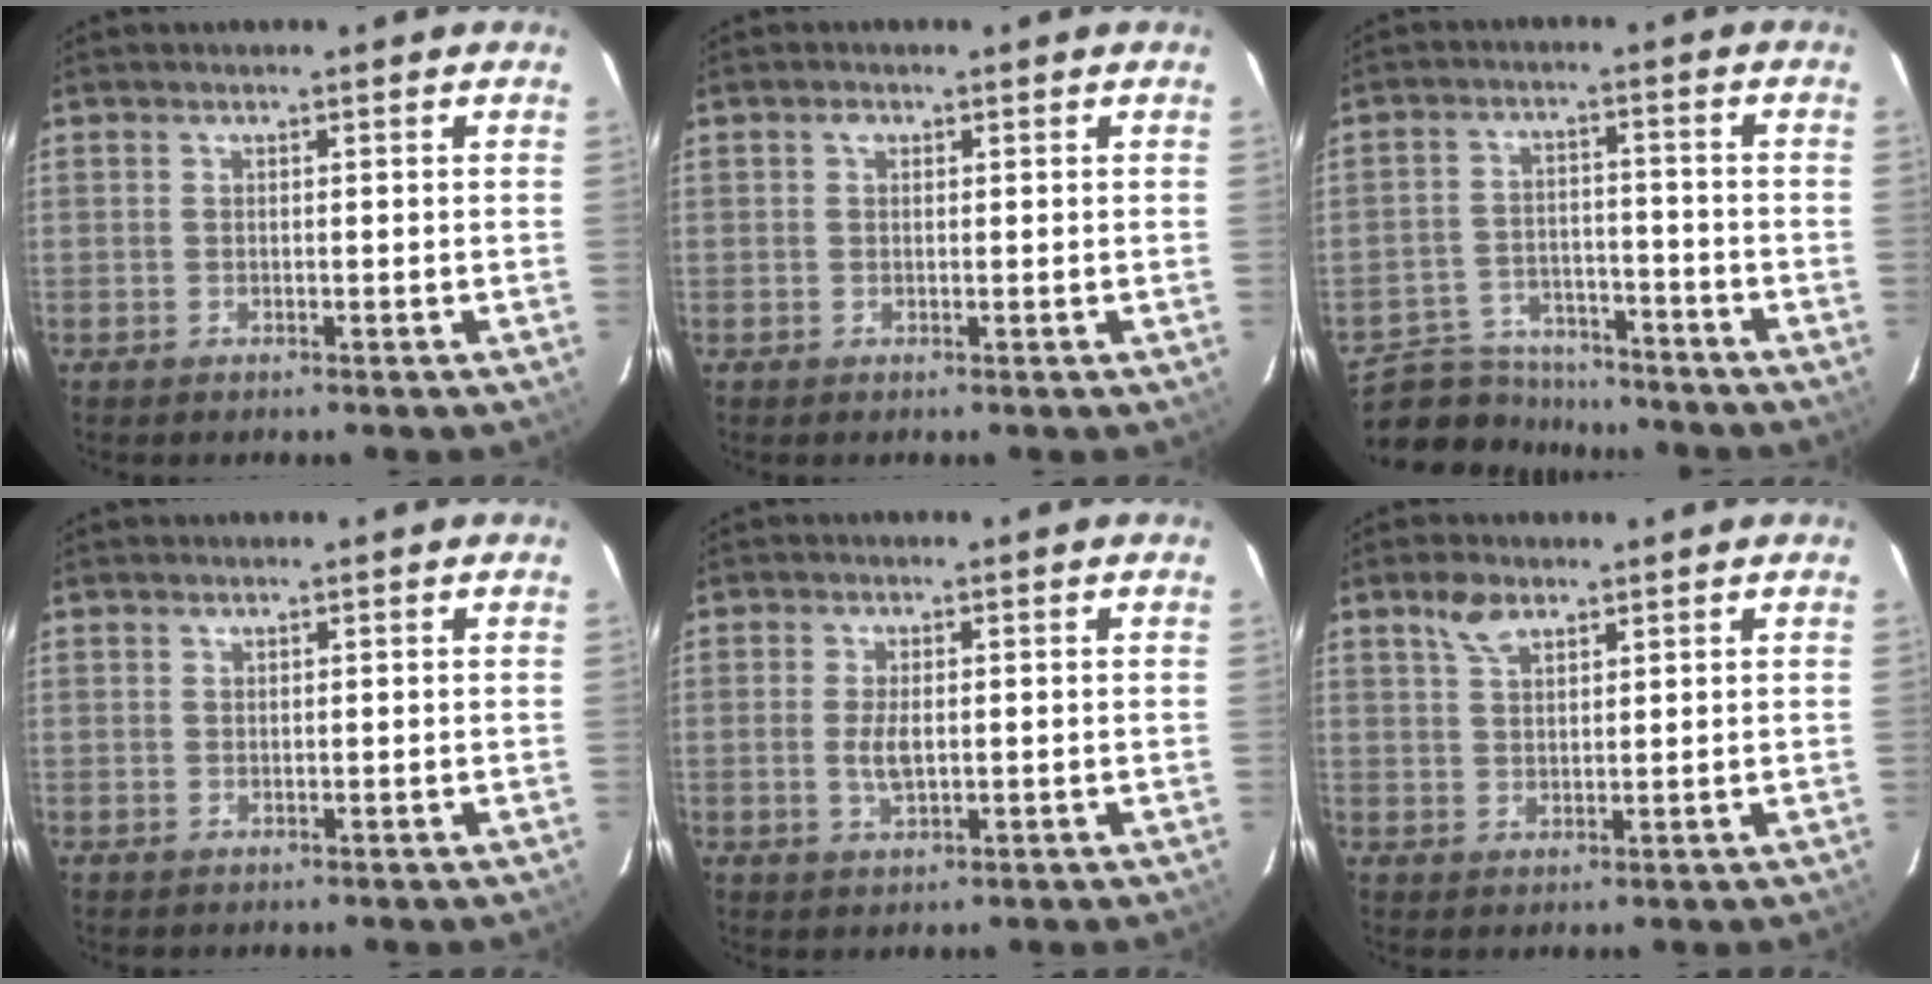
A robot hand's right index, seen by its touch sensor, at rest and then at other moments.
{"total": 1.1, "force": [0.4, 0.9, 0.5], "torque": [-0.008, 0.006, 0.006]}
{"total": 12.8, "force": [-11.1, 5.6, 3.0], "torque": [-0.089, 0.012, -0.167]}
{"total": 0.7, "force": [0.3, 0.6, 0.0], "torque": [0.003, 0.003, 0.005]}
{"total": 3.9, "force": [-0.2, 1.8, 3.5], "torque": [-0.069, -0.004, -0.002]}
{"total": 4.3, "force": [2.8, 2.1, 2.4], "torque": [-0.044, 0.009, 0.054]}